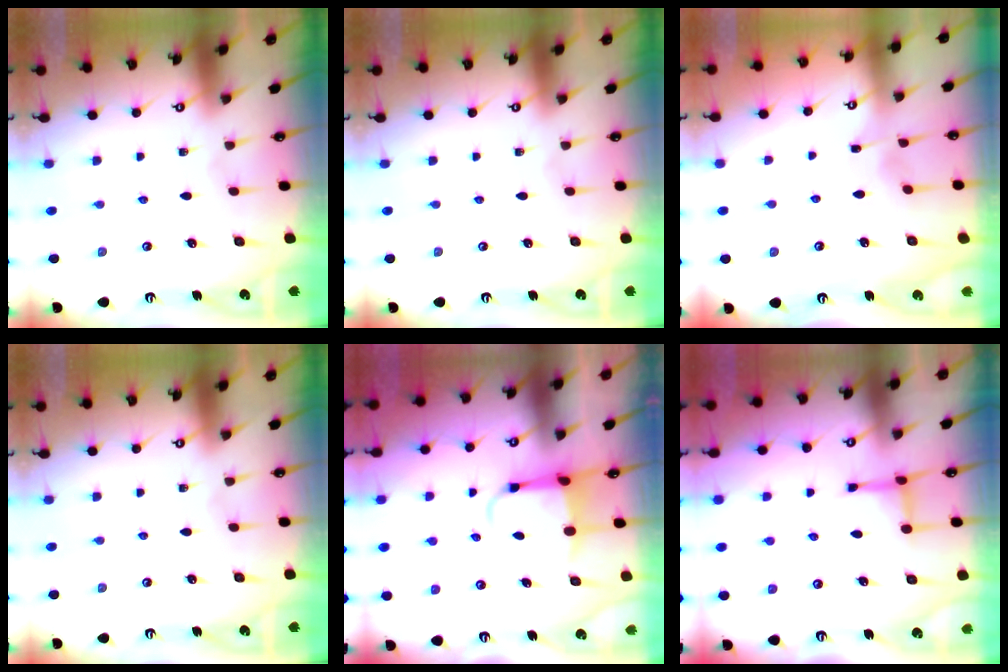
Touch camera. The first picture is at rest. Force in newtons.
{"total": 0.0}
{"total": 3.2, "press": 3.2, "slide": 0.1}
{"total": 0.0}
{"total": 4.0, "press": 3.9, "slide": 1.0}
{"total": 3.9, "press": 3.8, "slide": 0.8}